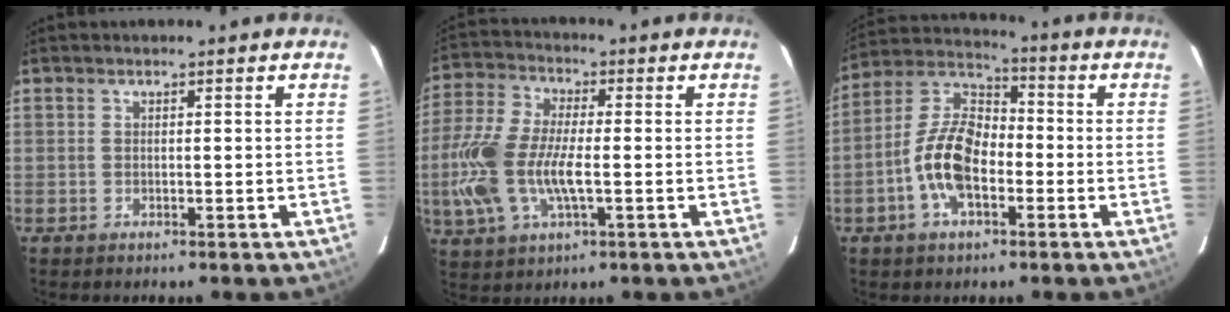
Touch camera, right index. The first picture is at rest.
{"total": 14.3, "force": [-2.6, 6.1, 12.7], "torque": [-0.289, -0.001, -0.052]}
{"total": 12.0, "force": [-3.8, 6.3, 9.4], "torque": [-0.197, 0.016, -0.072]}